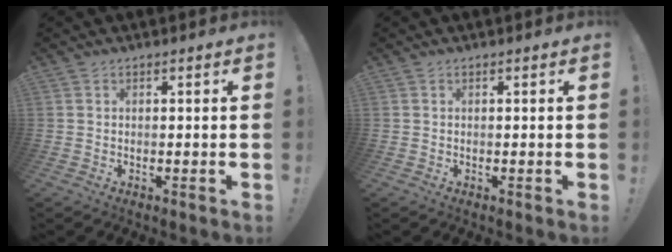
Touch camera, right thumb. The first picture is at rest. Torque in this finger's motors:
{"motor_torque": [0.00, 0.00, 0.02, -0.02, 0.00]}